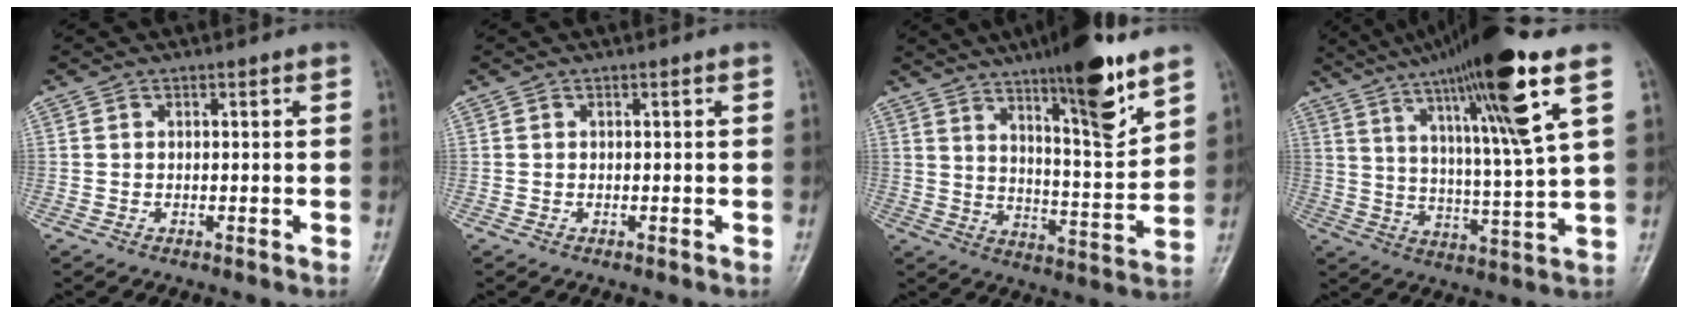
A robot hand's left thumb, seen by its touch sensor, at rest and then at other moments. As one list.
[{"total": 0.0}, {"total": 16.8, "force": [10.9, 3.1, 12.4], "torque": [-0.171, -0.067, 0.176]}, {"total": 20.5, "force": [11.2, 1.0, 17.1], "torque": [-0.277, -0.034, 0.185]}]